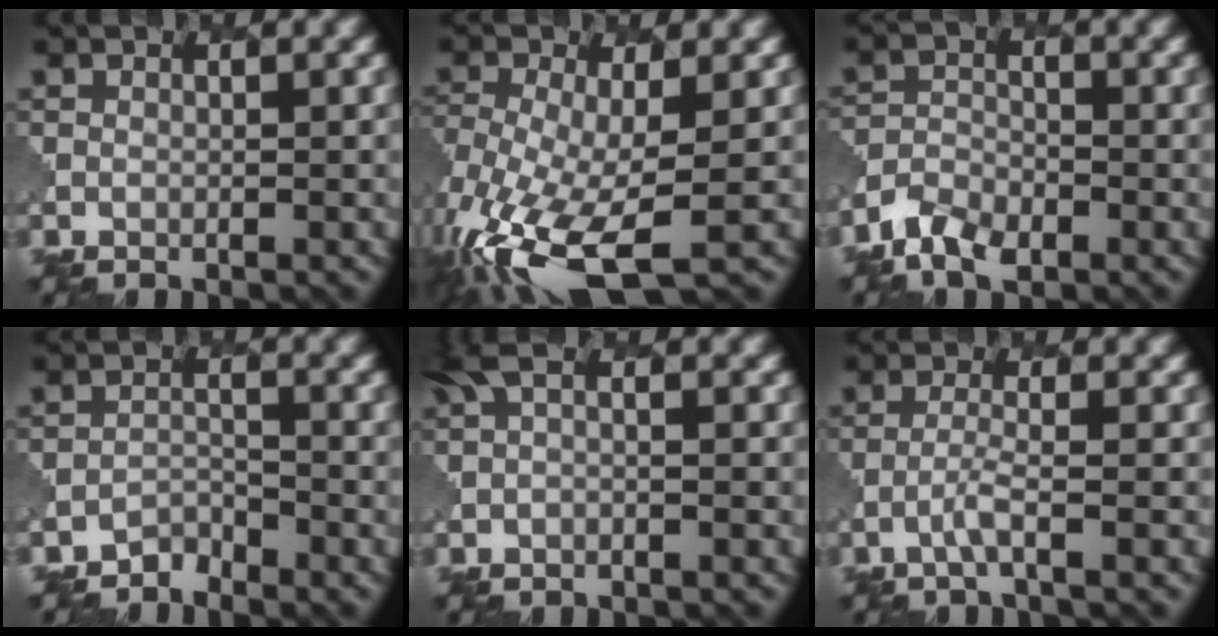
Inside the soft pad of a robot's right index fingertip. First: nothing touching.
{"total": 10.0, "force": [-4.2, 4.3, 8.0], "torque": [-0.181, -0.028, -0.078]}
{"total": 4.0, "force": [-2.9, 2.0, 1.8], "torque": [-0.032, -0.006, -0.059]}
{"total": 1.5, "force": [-1.4, 0.4, -0.2], "torque": [0.007, 0.004, -0.027]}
{"total": 1.8, "force": [-0.2, 0.4, 1.7], "torque": [-0.037, -0.002, -0.005]}
{"total": 1.6, "force": [-0.7, 0.0, 1.4], "torque": [-0.028, 0.005, -0.024]}